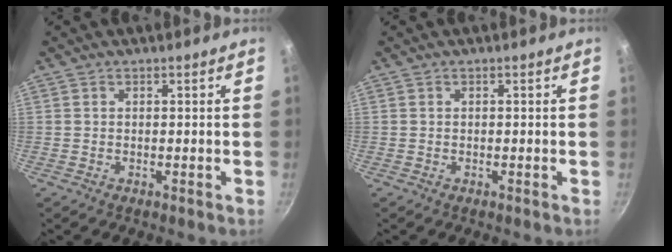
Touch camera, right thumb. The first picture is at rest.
{"total": 0.0}